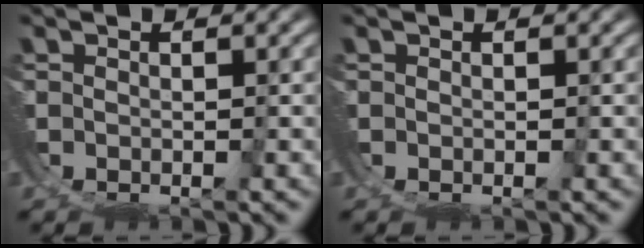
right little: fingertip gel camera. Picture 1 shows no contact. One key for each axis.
{"total": 0.0}